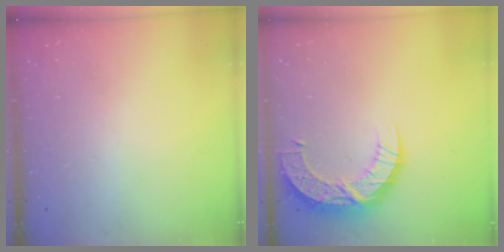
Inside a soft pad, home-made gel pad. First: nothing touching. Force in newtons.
{"total": 12.8, "press": 12.8, "slide": 0.9}